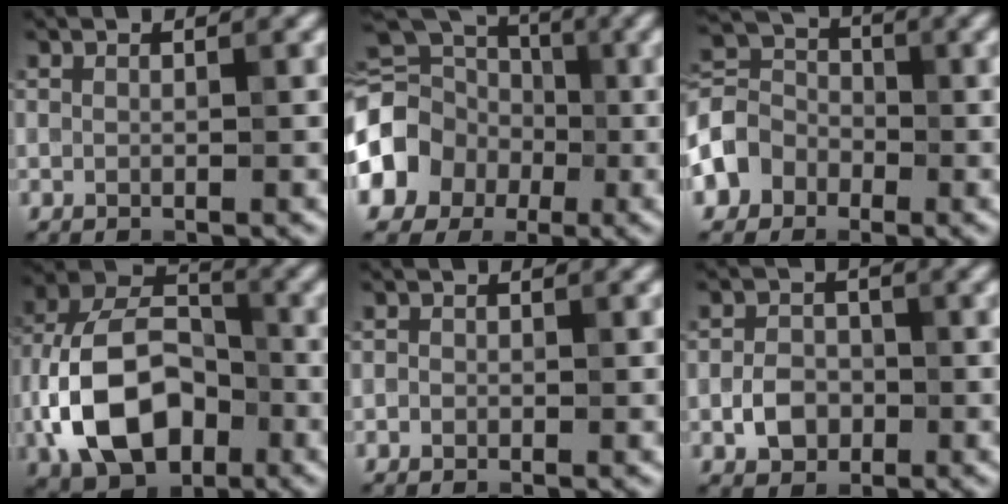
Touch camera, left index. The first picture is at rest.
{"total": 11.8, "force": [-2.5, 10.1, 5.6], "torque": [-0.107, -0.004, -0.081]}
{"total": 4.2, "force": [-1.9, 3.5, 1.1], "torque": [-0.018, 0.011, -0.056]}
{"total": 11.4, "force": [-3.4, 7.4, 7.9], "torque": [-0.157, 0.009, -0.075]}
{"total": 0.6, "force": [-0.3, 0.6, 0.1], "torque": [0.002, -0.004, -0.006]}
{"total": 2.9, "force": [-1.0, 2.2, 1.5], "torque": [-0.022, 0.001, -0.023]}